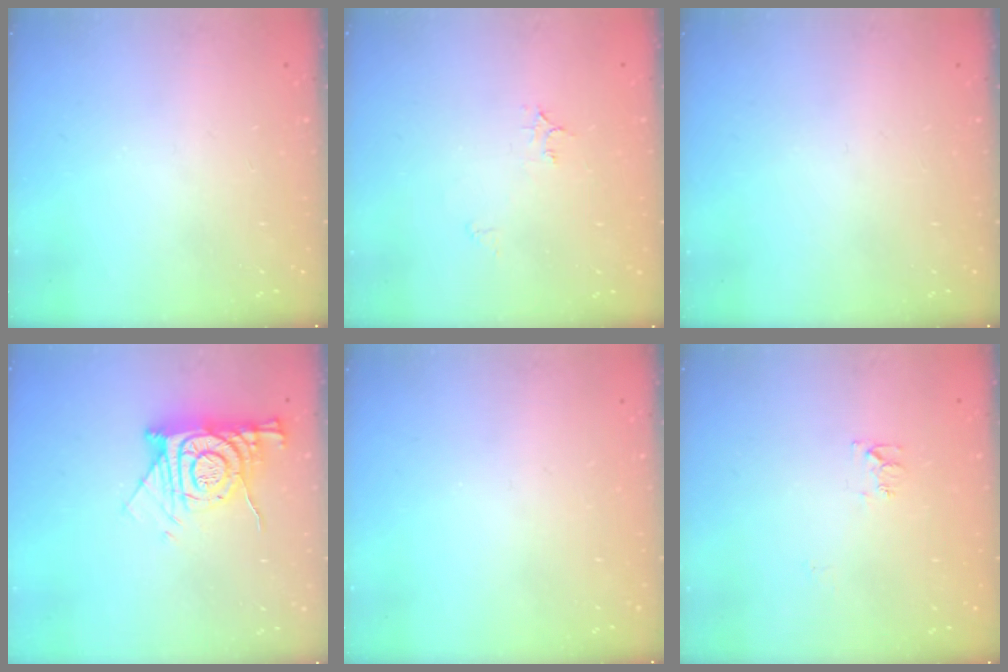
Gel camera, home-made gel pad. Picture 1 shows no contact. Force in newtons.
{"total": 5.8, "press": 5.8, "slide": 0.5}
{"total": 0.0}
{"total": 12.1, "press": 12.0, "slide": 1.1}
{"total": 0.0}
{"total": 6.3, "press": 6.2, "slide": 0.6}